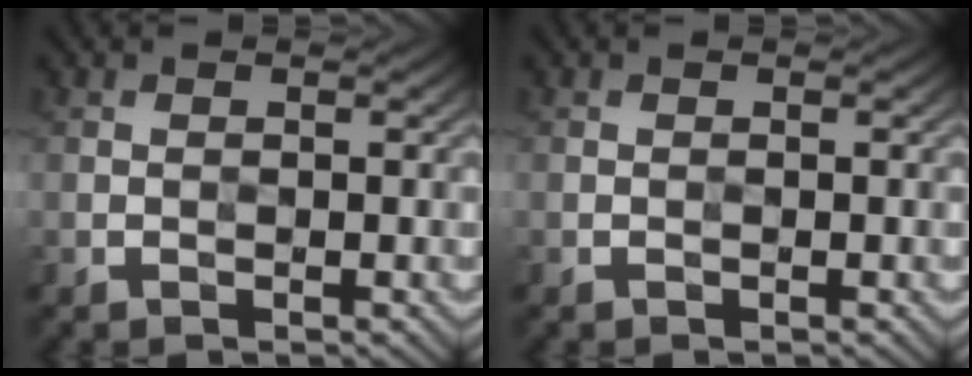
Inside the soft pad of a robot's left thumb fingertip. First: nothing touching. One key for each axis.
{"total": 0.0}